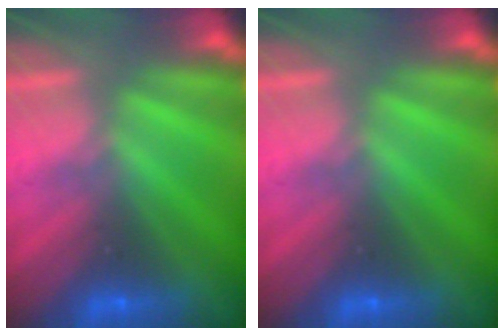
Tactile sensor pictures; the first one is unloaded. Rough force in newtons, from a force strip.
{"total": 0.0}